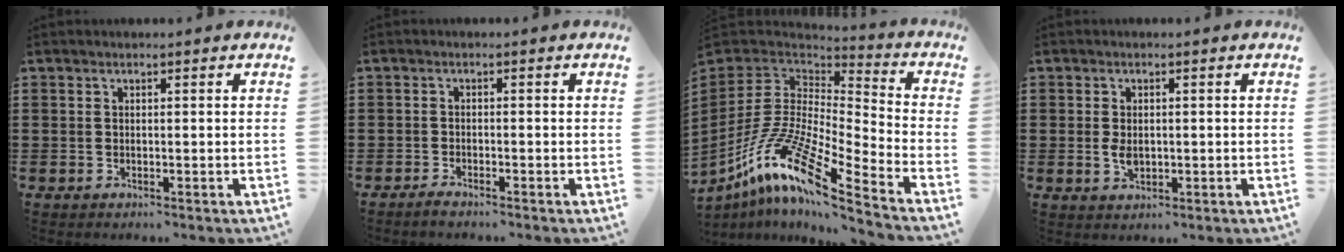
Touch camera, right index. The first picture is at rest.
{"total": 1.2, "force": [-1.2, 0.0, 0.2], "torque": [-0.007, 0.000, -0.023]}
{"total": 14.5, "force": [-9.5, 3.1, 10.5], "torque": [-0.229, 0.004, -0.194]}
{"total": 2.3, "force": [0.0, 1.3, 1.9], "torque": [-0.038, 0.004, 0.000]}